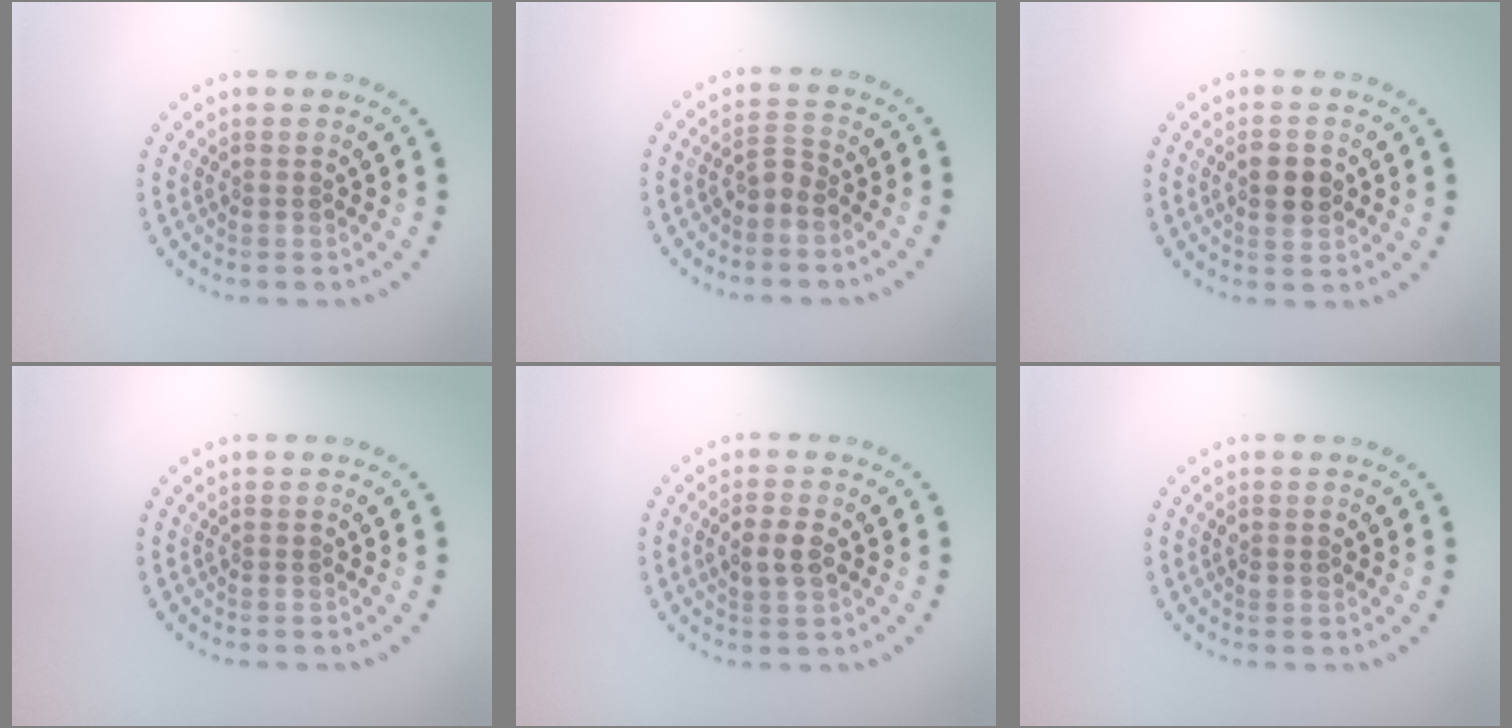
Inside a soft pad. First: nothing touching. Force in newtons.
{"total": 1.9, "press": 1.4, "slide": 1.2}
{"total": 2.9, "press": 2.9, "slide": 0.1}
{"total": 0.0}
{"total": 2.6, "press": 2.6, "slide": 0.2}
{"total": 1.1, "press": 1.1, "slide": 0.2}